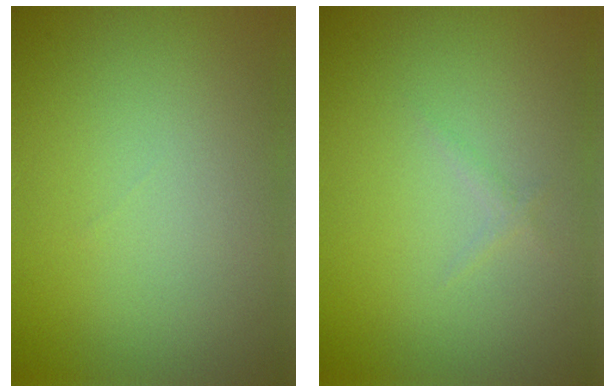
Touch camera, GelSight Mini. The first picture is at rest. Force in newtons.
{"total": 0.5, "press": 0.5, "slide": 0.0}